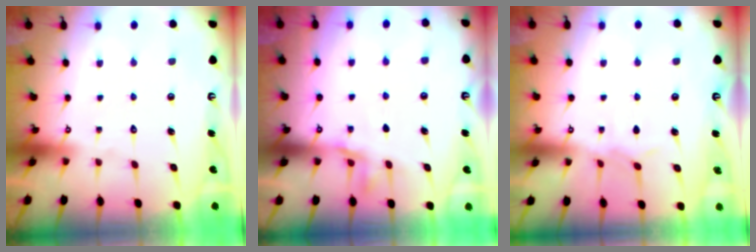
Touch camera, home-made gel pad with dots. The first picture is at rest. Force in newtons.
{"total": 6.0, "press": 5.8, "slide": 1.3}
{"total": 4.7, "press": 4.7, "slide": 0.7}